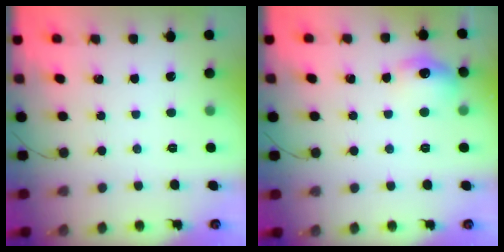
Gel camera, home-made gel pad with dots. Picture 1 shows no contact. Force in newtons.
{"total": 9.9, "press": 9.8, "slide": 1.0}